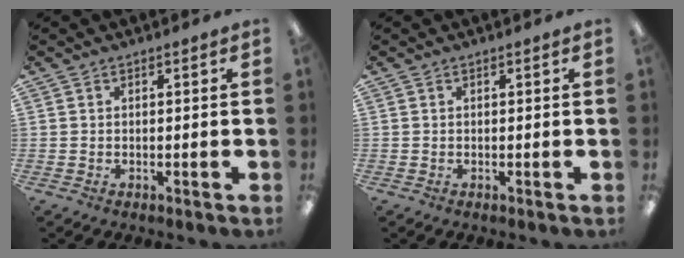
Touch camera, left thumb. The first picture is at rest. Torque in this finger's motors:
{"motor_torque": [0.01, -0.01, 0.02, -0.02, 0.00]}